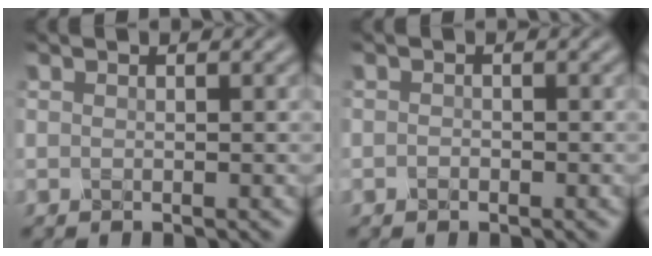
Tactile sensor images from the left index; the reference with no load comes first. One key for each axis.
{"total": 0.6, "fx": -0.3, "fy": 0.4, "fz": 0.2, "tx": -0.004, "ty": -0.002, "tz": -0.006}